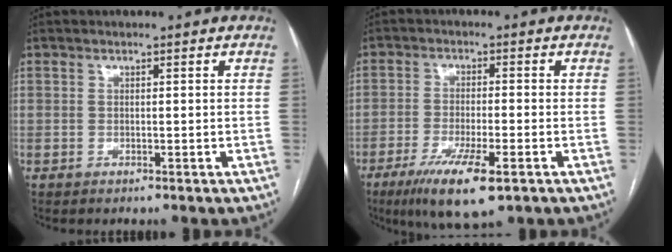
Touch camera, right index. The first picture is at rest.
{"total": 10.0, "force": [-5.7, 1.6, 8.1], "torque": [-0.144, -0.025, -0.092]}